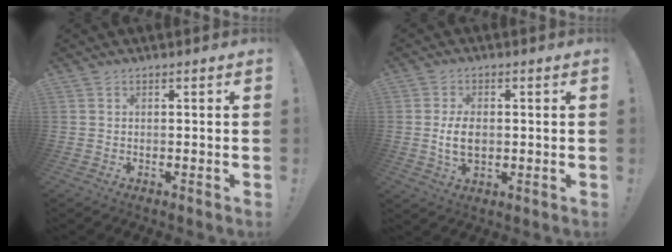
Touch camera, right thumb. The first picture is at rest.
{"total": 6.8, "force": [-0.3, 4.1, 5.4], "torque": [-0.092, -0.002, -0.010]}